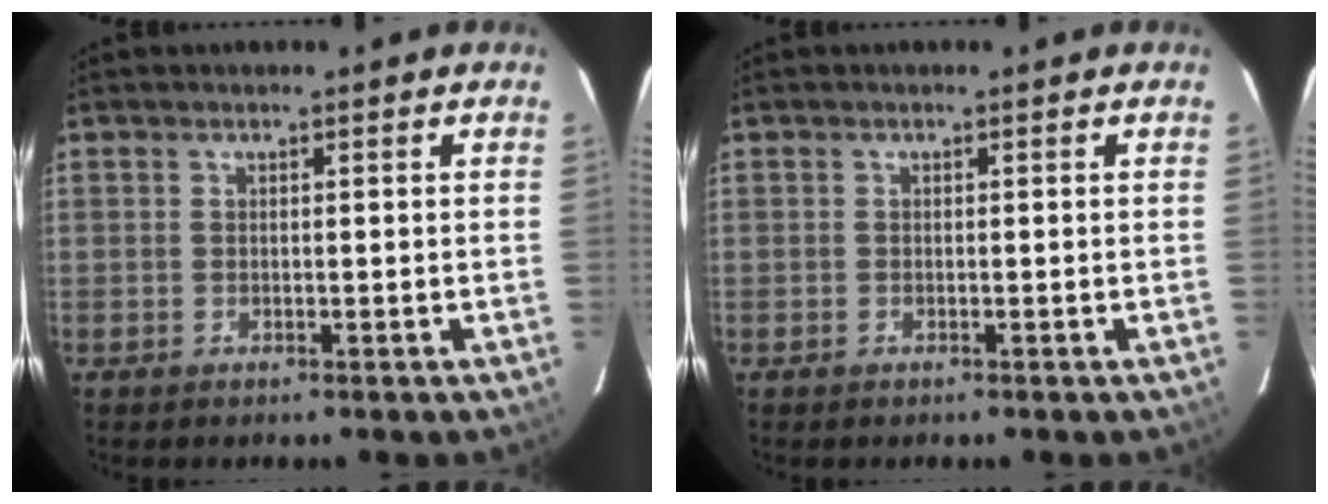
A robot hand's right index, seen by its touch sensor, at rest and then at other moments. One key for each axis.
{"total": 0.0}